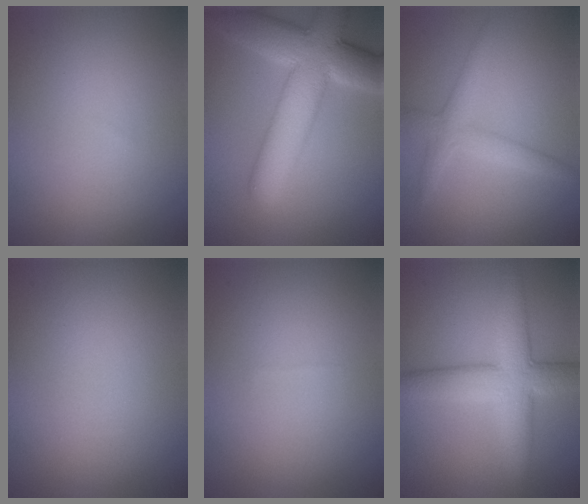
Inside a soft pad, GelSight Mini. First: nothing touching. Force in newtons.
{"total": 10.6, "press": 10.5, "slide": 0.9}
{"total": 2.5, "press": 2.5, "slide": 0.1}
{"total": 0.0}
{"total": 0.0}
{"total": 6.7, "press": 6.7, "slide": 0.6}